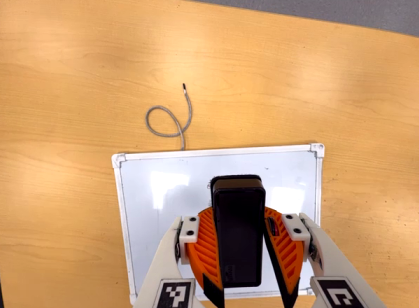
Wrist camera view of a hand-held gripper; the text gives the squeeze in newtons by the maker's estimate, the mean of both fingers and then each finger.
{"total": 8.4, "left": 8.3, "right": 8.4}